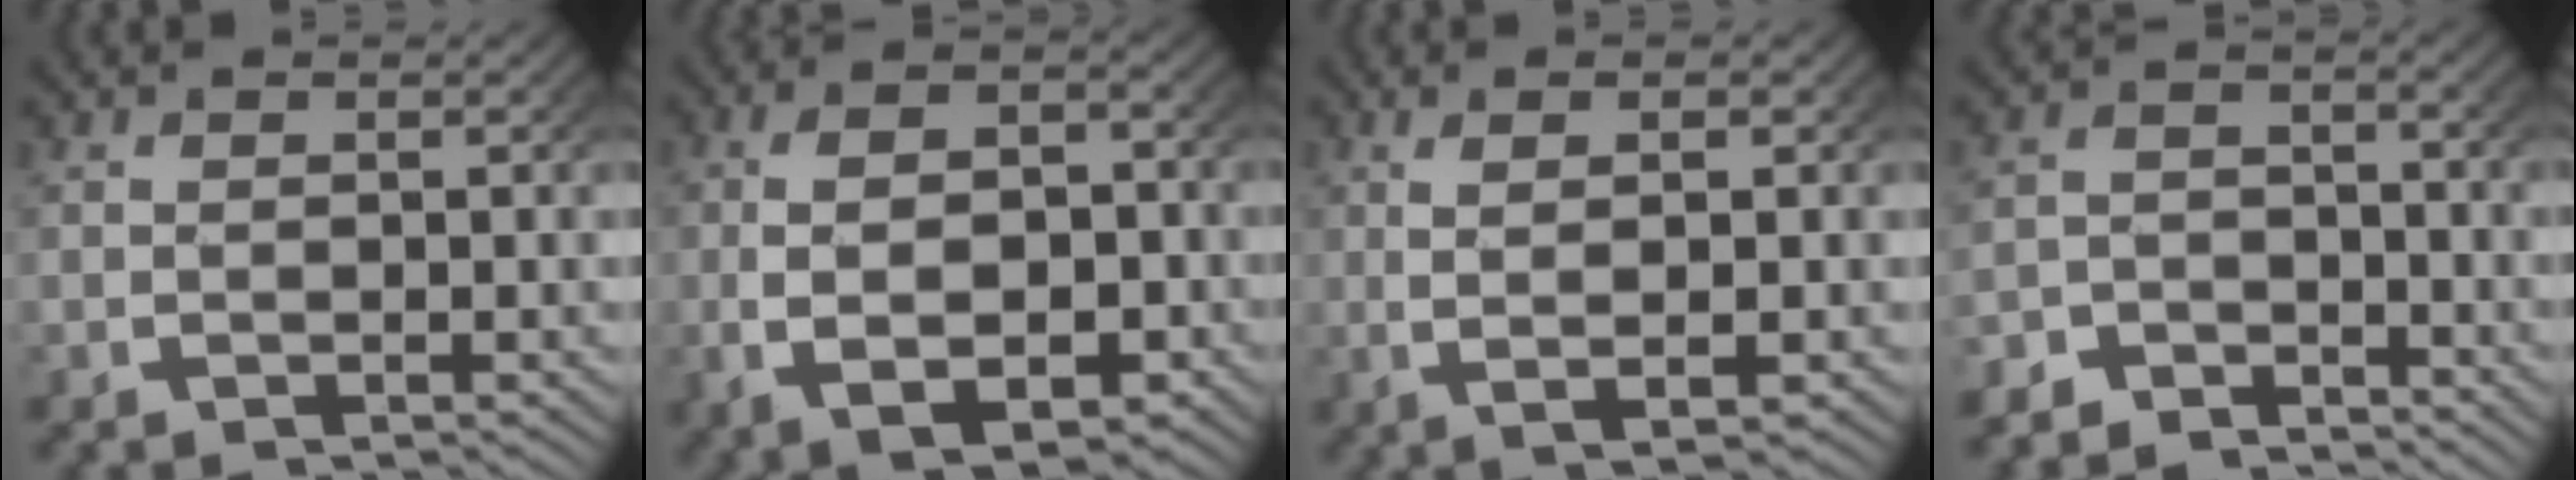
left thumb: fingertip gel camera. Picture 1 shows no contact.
{"total": 8.2, "force": [-1.5, 5.0, 6.3], "torque": [-0.124, -0.027, -0.011]}
{"total": 4.0, "force": [0.3, 1.0, 3.8], "torque": [-0.074, -0.004, 0.014]}
{"total": 4.2, "force": [-3.9, 1.4, 0.4], "torque": [0.001, -0.017, -0.072]}